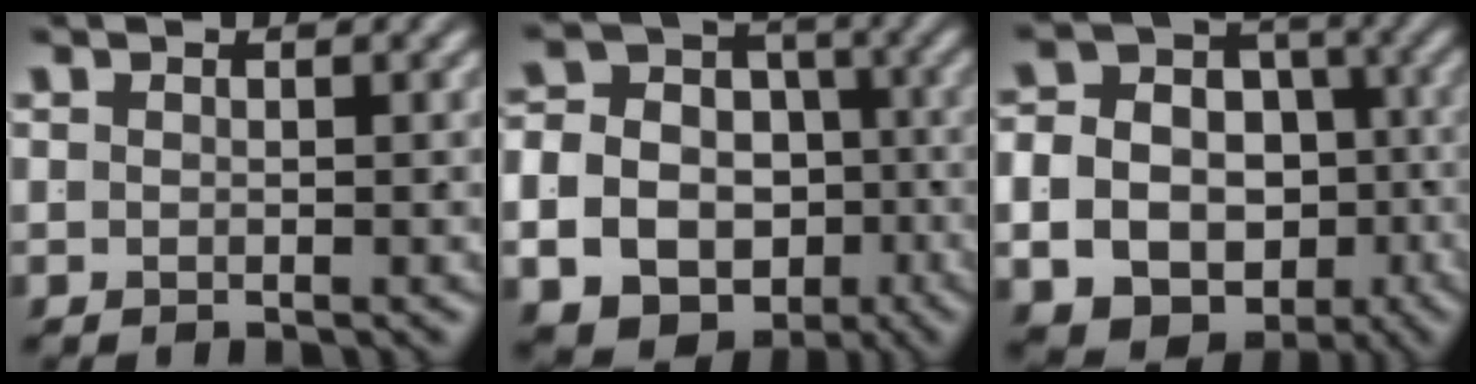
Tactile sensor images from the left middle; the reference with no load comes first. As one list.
[{"total": 15.2, "force": [-5.1, 13.0, 6.0], "torque": [-0.127, -0.061, -0.081]}, {"total": 14.7, "force": [-4.9, 12.4, 6.1], "torque": [-0.124, -0.059, -0.073]}]